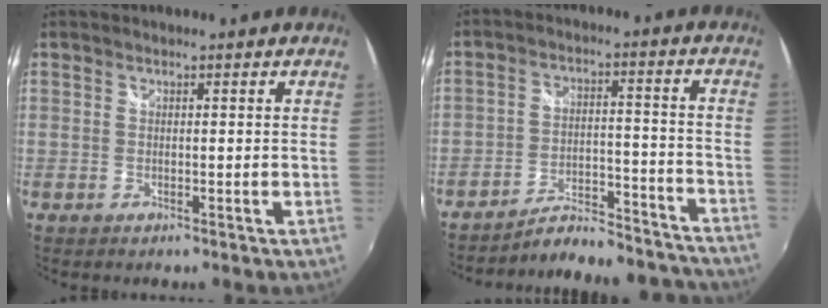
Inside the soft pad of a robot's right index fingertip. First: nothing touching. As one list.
[{"total": 16.0, "force": [-15.8, 1.8, 2.0], "torque": [-0.025, 0.036, -0.203]}]